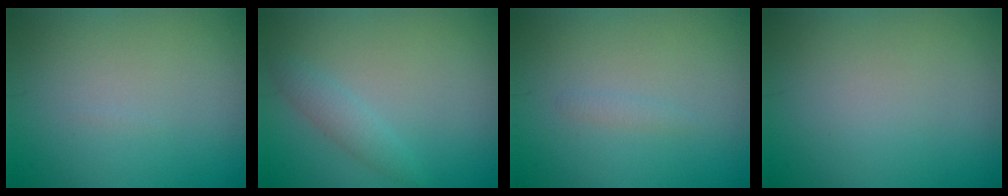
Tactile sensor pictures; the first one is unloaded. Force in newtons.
{"total": 1.8, "press": 1.8, "slide": 0.1}
{"total": 0.6, "press": 0.6, "slide": 0.1}
{"total": 0.0}